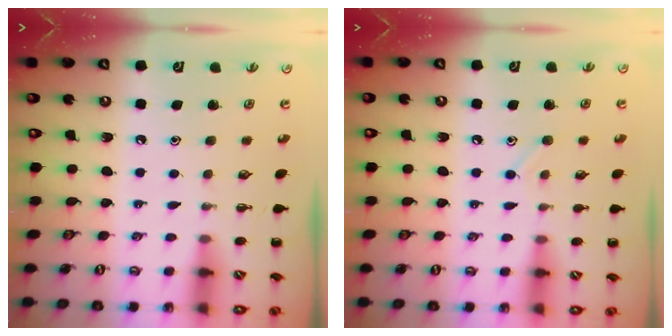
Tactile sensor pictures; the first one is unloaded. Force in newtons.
{"total": 6.5, "press": 6.3, "slide": 1.7}